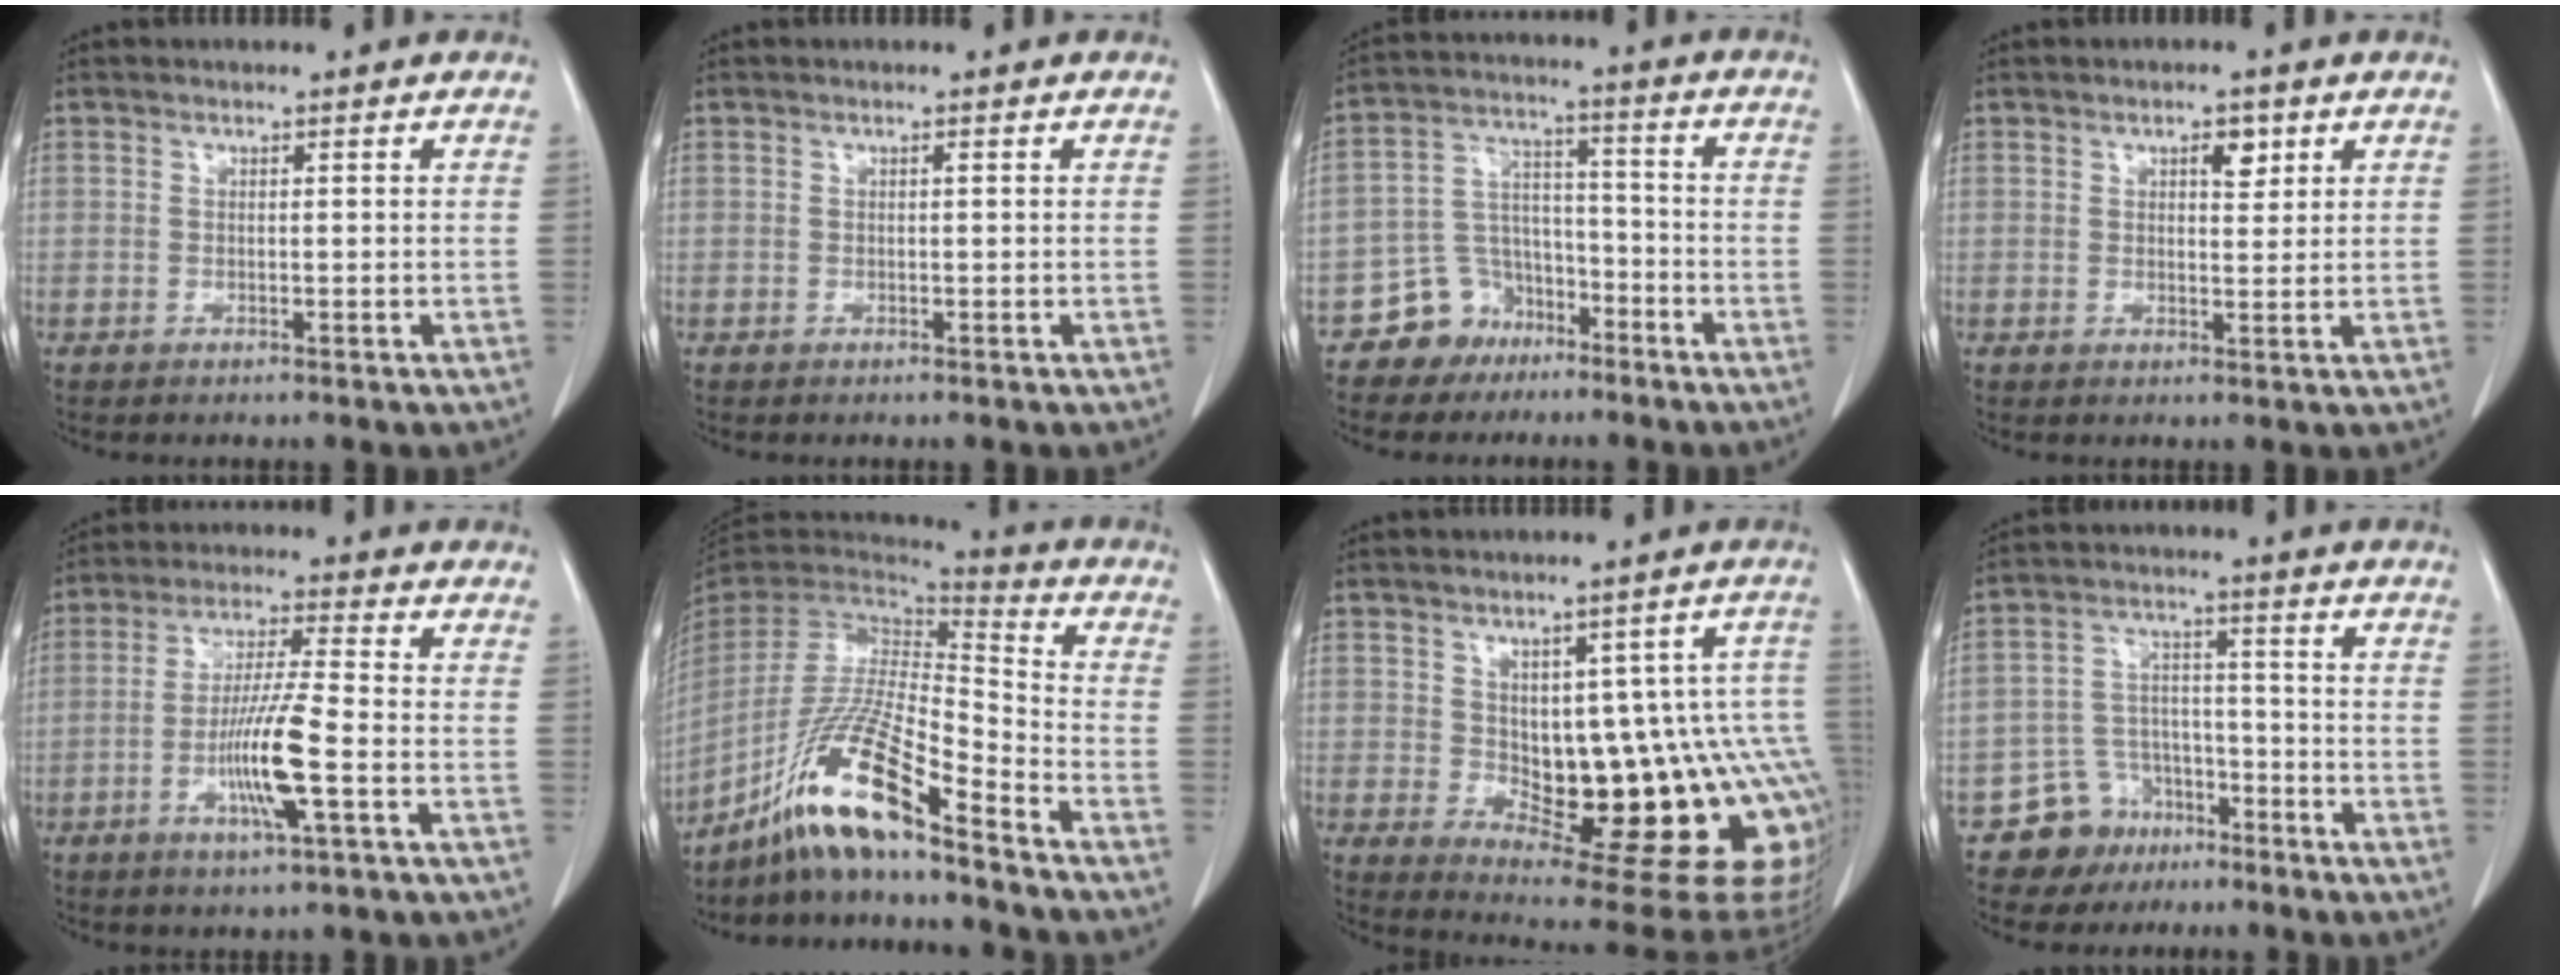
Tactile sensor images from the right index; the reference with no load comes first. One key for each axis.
{"total": 0.0}
{"total": 8.0, "fx": -5.4, "fy": 5.7, "fz": 1.1, "tx": -0.022, "ty": 0.026, "tz": -0.091}
{"total": 2.8, "fx": 1.4, "fy": 1.2, "fz": 2.1, "tx": -0.033, "ty": -0.002, "tz": 0.022}
{"total": 10.0, "fx": -3.1, "fy": 0.1, "fz": 9.6, "tx": -0.184, "ty": -0.010, "tz": -0.061}
{"total": 16.3, "fx": -11.4, "fy": 0.9, "fz": 11.6, "tx": -0.230, "ty": -0.013, "tz": -0.213}
{"total": 20.1, "fx": -2.4, "fy": 7.1, "fz": 18.7, "tx": -0.147, "ty": 0.023, "tz": -0.002}
{"total": 7.6, "fx": -5.1, "fy": 5.6, "fz": 0.8, "tx": -0.011, "ty": 0.025, "tz": -0.082}